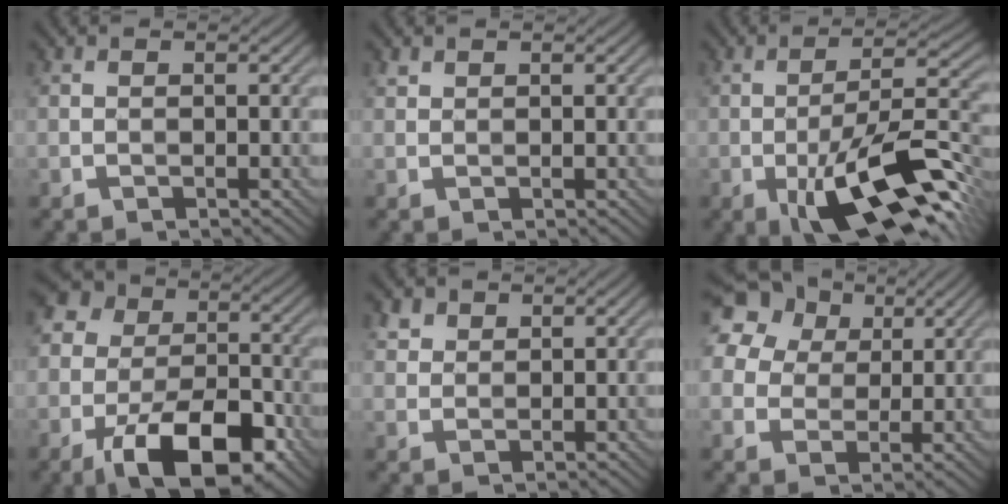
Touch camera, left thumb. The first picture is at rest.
{"total": 0.7, "force": [0.6, 0.3, 0.2], "torque": [-0.007, 0.000, 0.014]}
{"total": 15.1, "force": [-6.4, 4.7, 12.8], "torque": [-0.211, 0.001, -0.108]}
{"total": 15.2, "force": [-6.9, 9.1, 10.1], "torque": [-0.167, -0.016, -0.123]}
{"total": 2.1, "force": [1.4, 1.4, 0.6], "torque": [-0.016, 0.003, 0.030]}
{"total": 16.6, "force": [8.1, 12.4, 7.5], "torque": [-0.224, 0.049, 0.152]}